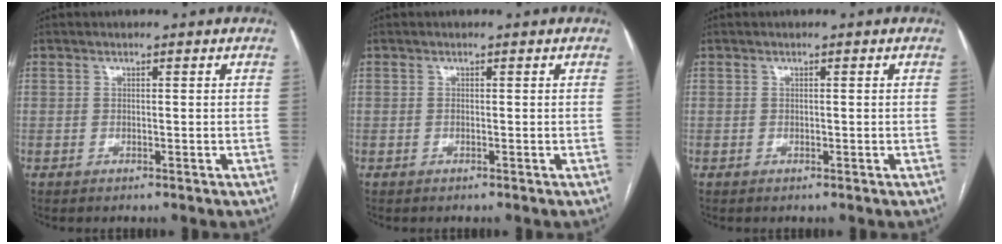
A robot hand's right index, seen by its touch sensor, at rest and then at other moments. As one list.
[{"total": 0.0}, {"total": 0.0}]